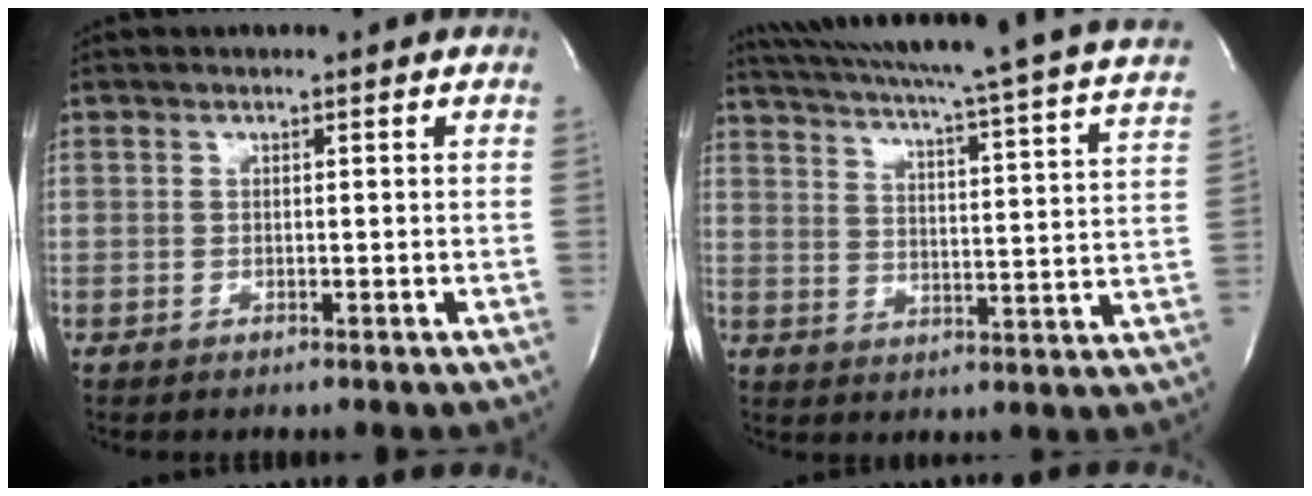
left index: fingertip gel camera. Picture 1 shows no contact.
{"total": 27.3, "force": [23.7, 0.1, 13.6], "torque": [-0.220, -0.051, 0.298]}